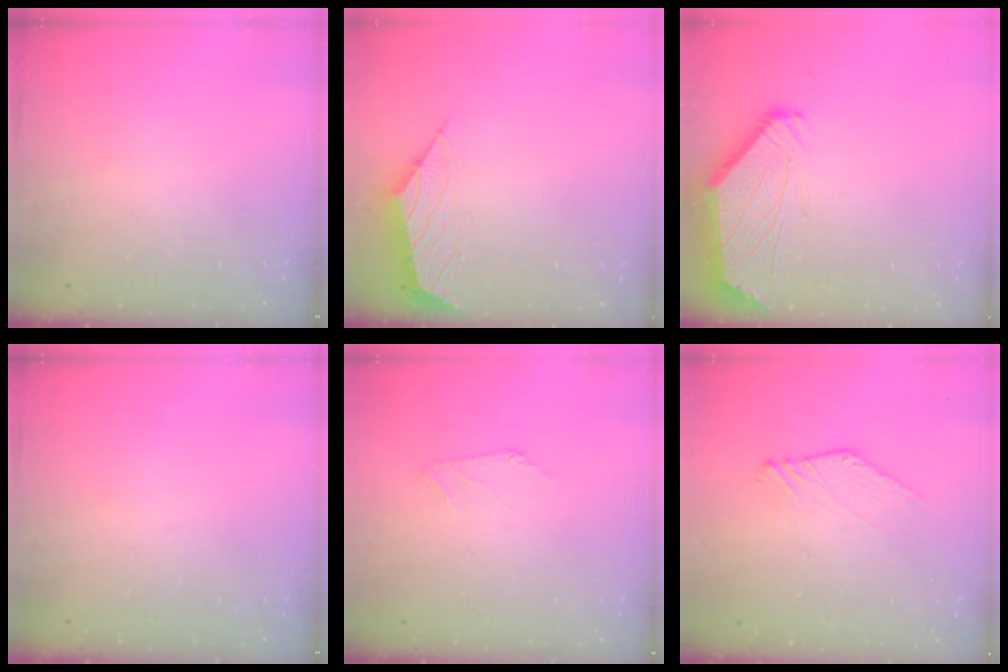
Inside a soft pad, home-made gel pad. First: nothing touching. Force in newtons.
{"total": 2.2, "press": 2.2, "slide": 0.5}
{"total": 2.5, "press": 2.5, "slide": 0.6}
{"total": 0.0}
{"total": 2.3, "press": 2.2, "slide": 0.5}
{"total": 0.0}